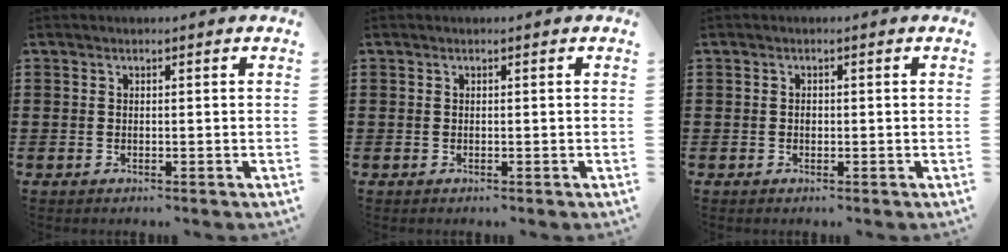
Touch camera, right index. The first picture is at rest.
{"total": 0.0}
{"total": 0.8, "force": [-0.1, 0.6, 0.6], "torque": [-0.014, 0.001, -0.002]}